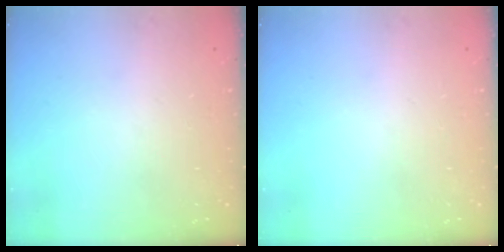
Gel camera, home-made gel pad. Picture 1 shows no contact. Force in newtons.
{"total": 0.0}